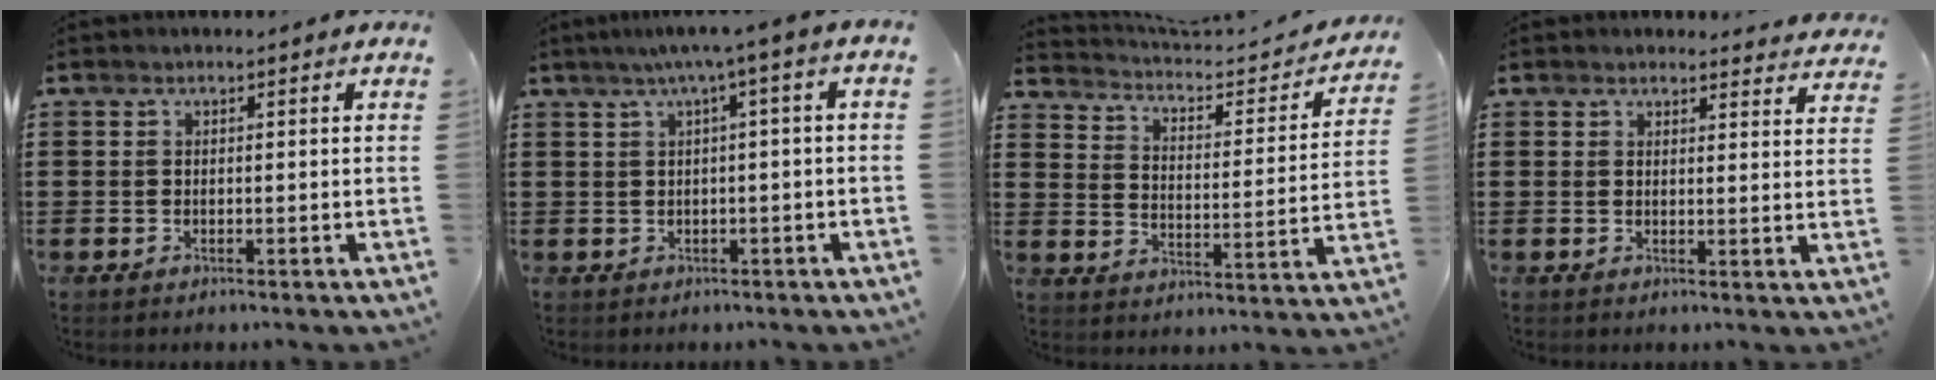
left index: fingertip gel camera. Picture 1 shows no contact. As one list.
[{"total": 3.1, "force": [-0.1, -0.3, 3.1], "torque": [-0.056, -0.002, -0.007]}, {"total": 3.0, "force": [2.7, 0.6, 1.0], "torque": [-0.039, -0.025, 0.036]}, {"total": 2.7, "force": [2.7, 0.2, 0.3], "torque": [-0.005, -0.013, 0.050]}]